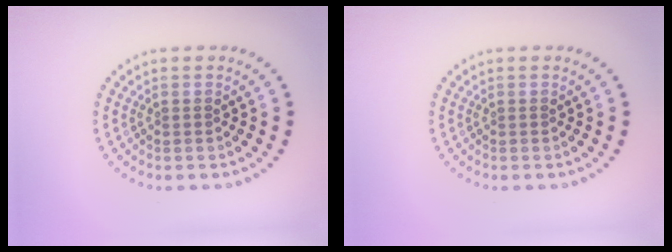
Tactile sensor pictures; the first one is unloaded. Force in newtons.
{"total": 0.0}